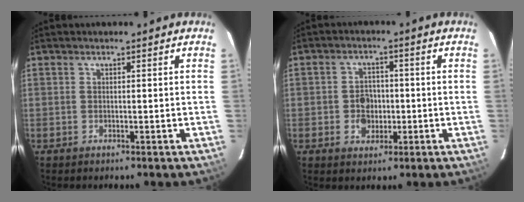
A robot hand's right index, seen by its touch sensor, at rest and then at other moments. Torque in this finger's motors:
{"motor_torque": [0.44, 0.21, 0.31, 0.05]}